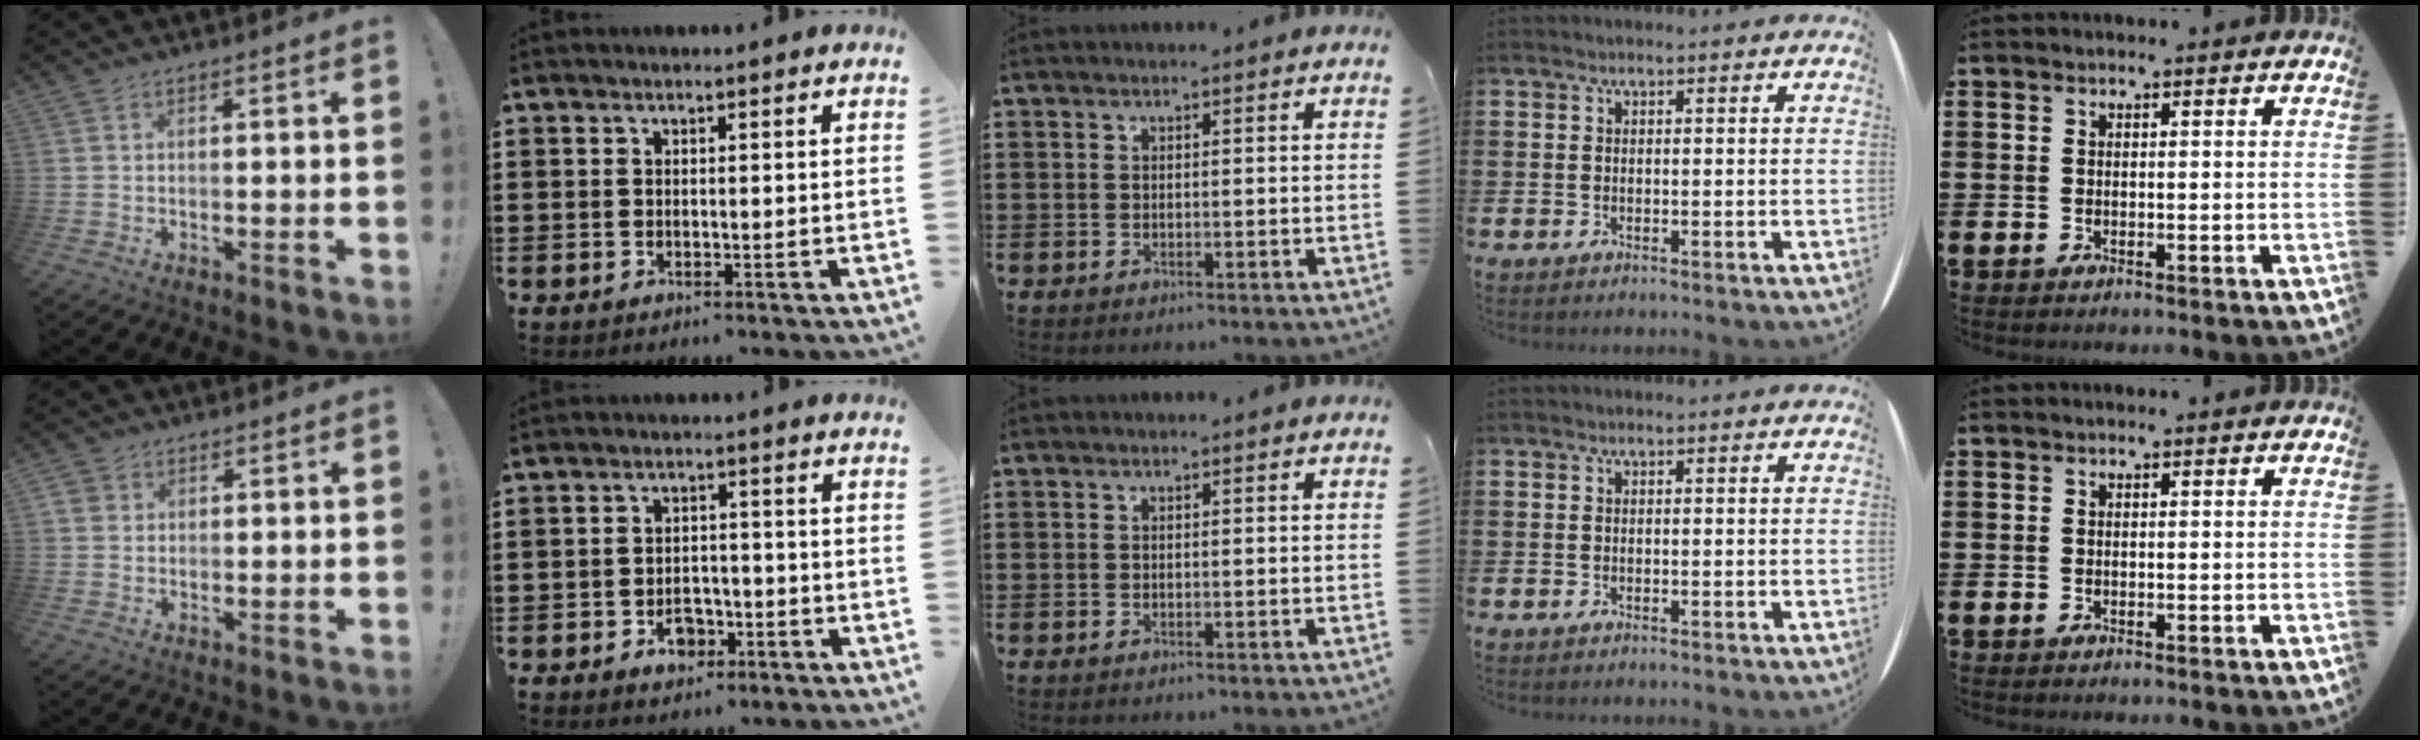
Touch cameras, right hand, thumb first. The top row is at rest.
{"thumb": {"total": 2.4, "force": [0.9, 2.1, 0.5], "torque": [-0.013, 0.002, 0.018]}, "index": {"total": 3.9, "force": [-2.1, 2.5, 2.1], "torque": [-0.039, 0.004, -0.037]}}